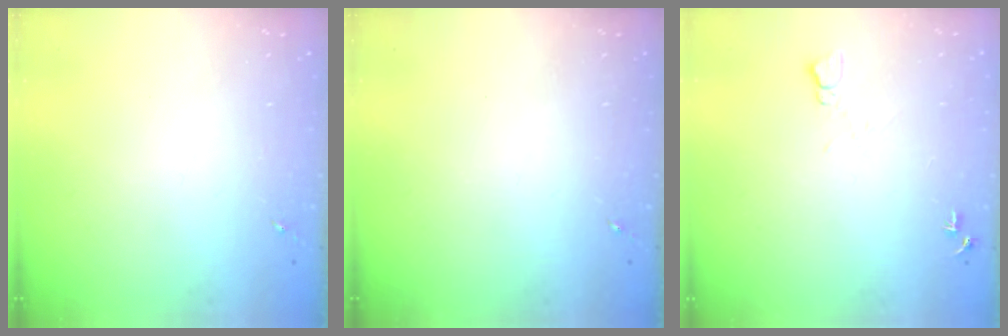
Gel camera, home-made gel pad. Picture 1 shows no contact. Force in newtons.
{"total": 0.0}
{"total": 6.6, "press": 6.6, "slide": 0.7}